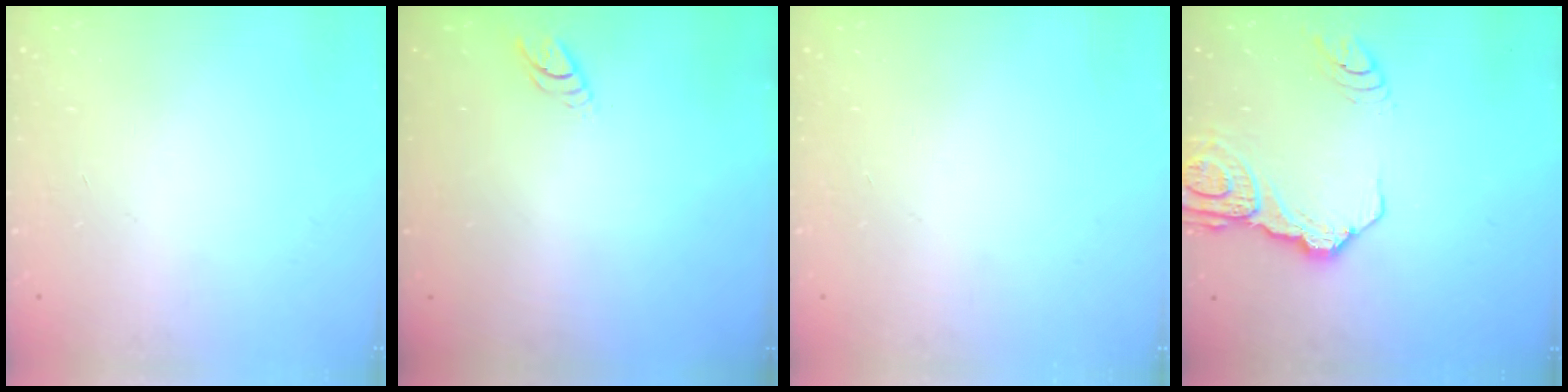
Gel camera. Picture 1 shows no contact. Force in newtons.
{"total": 3.7, "press": 3.7, "slide": 0.5}
{"total": 0.0}
{"total": 13.8, "press": 13.7, "slide": 1.5}